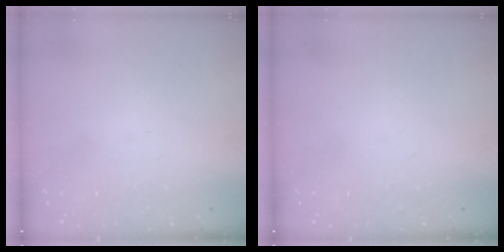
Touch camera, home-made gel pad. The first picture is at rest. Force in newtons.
{"total": 0.0}